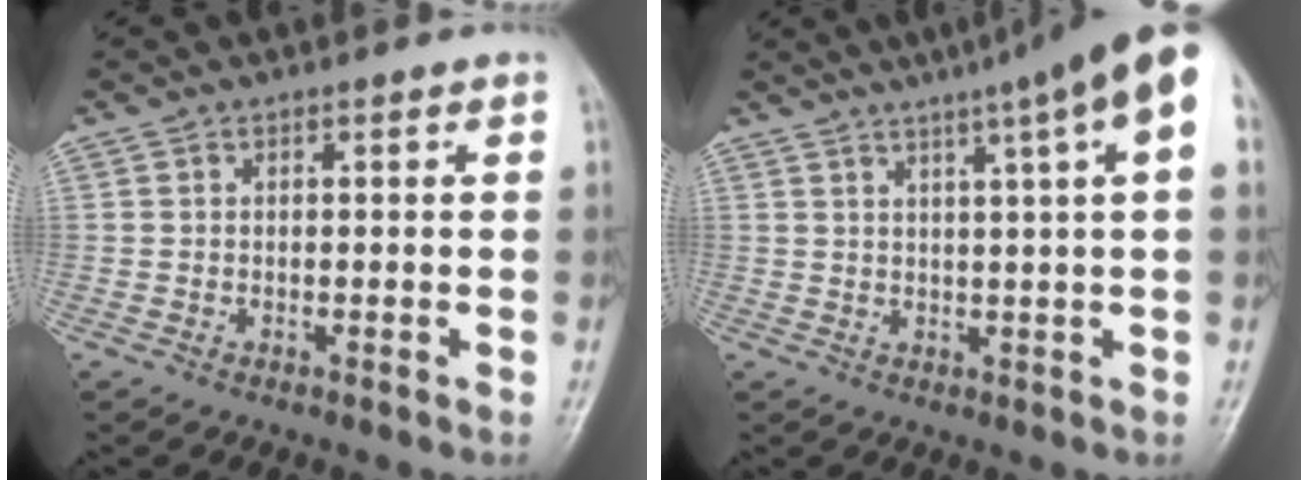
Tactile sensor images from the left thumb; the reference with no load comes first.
{"total": 12.8, "force": [6.5, 0.6, 11.0], "torque": [-0.156, 0.014, 0.078]}